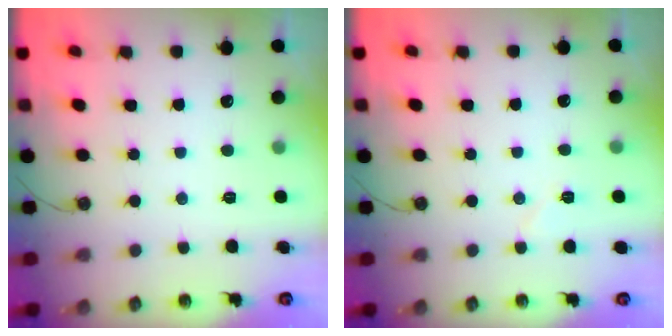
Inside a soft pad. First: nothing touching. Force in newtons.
{"total": 3.9, "press": 3.3, "slide": 1.9}